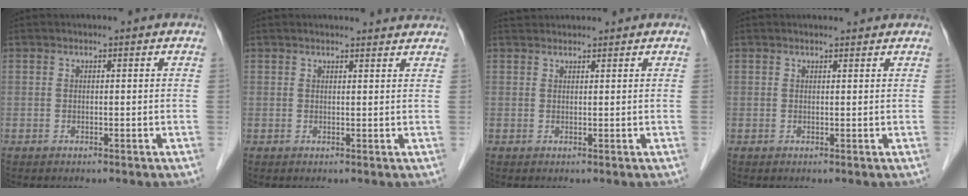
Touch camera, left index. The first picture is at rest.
{"total": 5.1, "force": [5.0, 0.6, 1.0], "torque": [-0.010, 0.010, 0.047]}
{"total": 2.4, "force": [2.4, 0.4, 0.2], "torque": [-0.005, 0.030, 0.044]}
{"total": 2.1, "force": [2.0, 0.3, 0.3], "torque": [-0.012, 0.008, 0.024]}